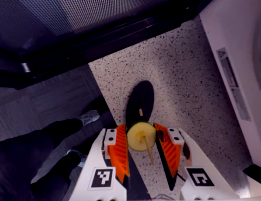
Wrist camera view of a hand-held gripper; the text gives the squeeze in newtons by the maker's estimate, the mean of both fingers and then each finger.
{"total": 9.5, "left": 9.5, "right": 9.5}